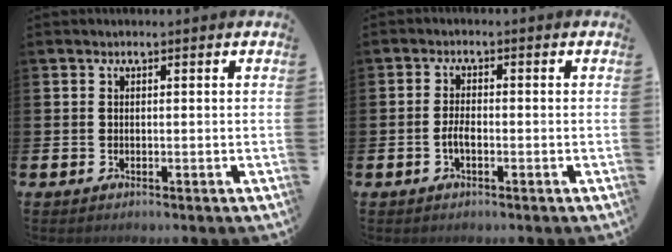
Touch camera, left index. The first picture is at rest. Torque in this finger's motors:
{"motor_torque": [0.40, 0.18, 0.05, 0.11]}